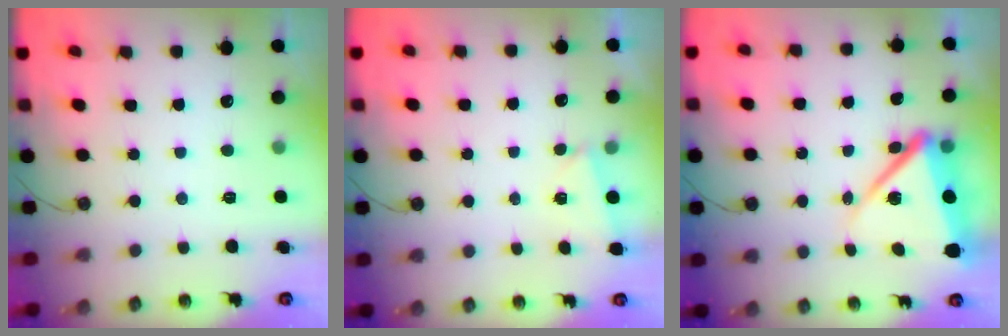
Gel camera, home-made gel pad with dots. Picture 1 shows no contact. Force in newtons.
{"total": 2.1, "press": 0.8, "slide": 1.9}
{"total": 12.6, "press": 12.6, "slide": 1.0}